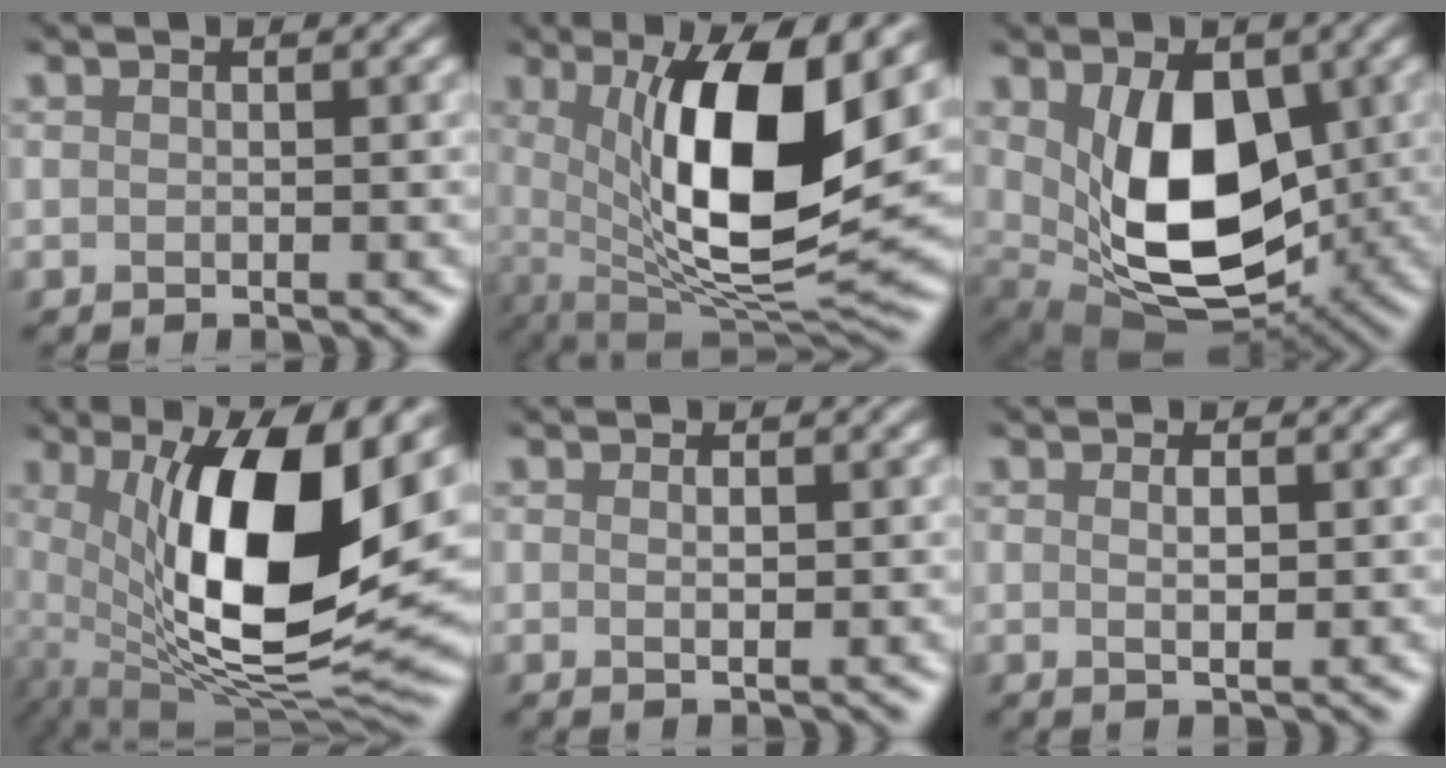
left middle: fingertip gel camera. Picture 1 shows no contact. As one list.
[{"total": 11.4, "force": [2.1, 3.5, 10.6], "torque": [-0.185, -0.005, 0.047]}, {"total": 10.4, "force": [1.1, 6.0, 8.4], "torque": [-0.140, -0.008, 0.037]}, {"total": 13.0, "force": [1.9, 4.8, 11.9], "torque": [-0.219, -0.009, 0.041]}, {"total": 0.9, "force": [0.3, 0.2, 0.8], "torque": [-0.006, 0.009, 0.002]}, {"total": 1.1, "force": [0.3, 0.1, 1.1], "torque": [-0.015, 0.009, 0.005]}]